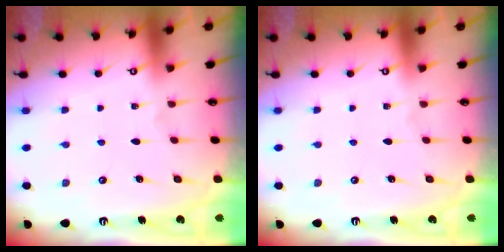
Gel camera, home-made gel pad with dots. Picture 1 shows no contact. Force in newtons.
{"total": 0.0}